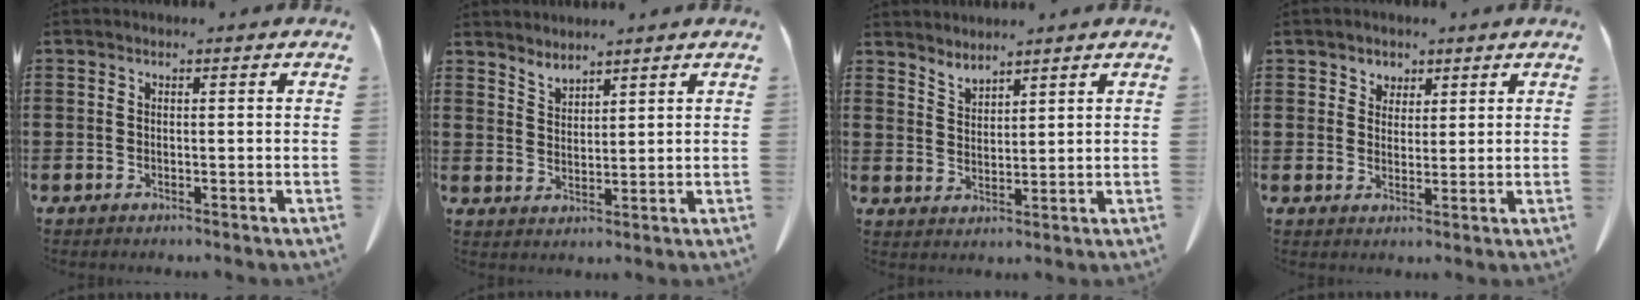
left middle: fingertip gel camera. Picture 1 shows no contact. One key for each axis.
{"total": 2.8, "fx": 2.8, "fy": 0.1, "fz": -0.1, "tx": -0.006, "ty": -0.012, "tz": 0.055}
{"total": 2.9, "fx": 2.9, "fy": 0.1, "fz": -0.1, "tx": -0.007, "ty": -0.012, "tz": 0.057}
{"total": 2.8, "fx": 2.0, "fy": 2.0, "fz": 0.1, "tx": -0.006, "ty": 0.004, "tz": 0.037}